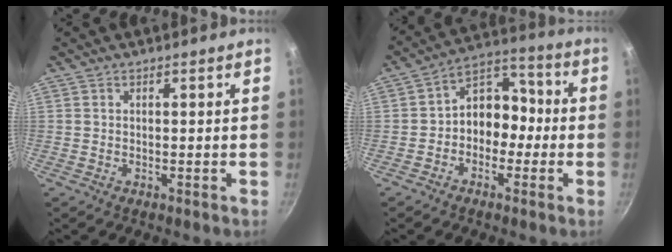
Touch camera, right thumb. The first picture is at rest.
{"total": 9.8, "force": [-1.9, 7.7, 5.7], "torque": [-0.028, 0.054, -0.047]}